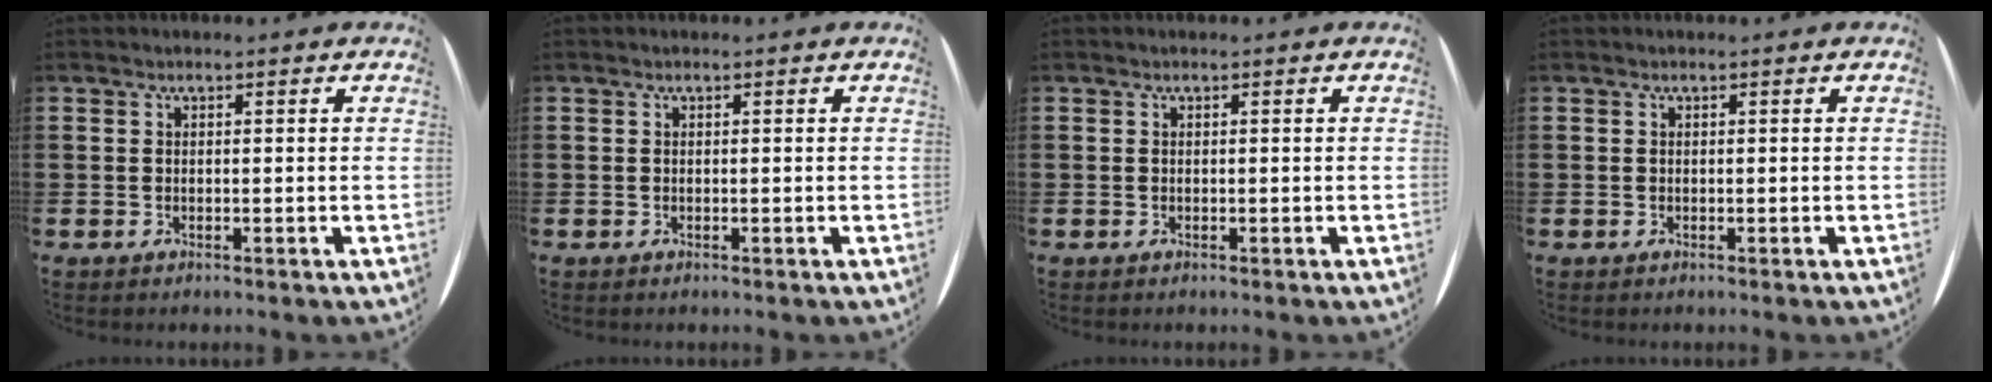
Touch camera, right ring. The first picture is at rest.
{"total": 0.0}
{"total": 0.0}
{"total": 0.0}